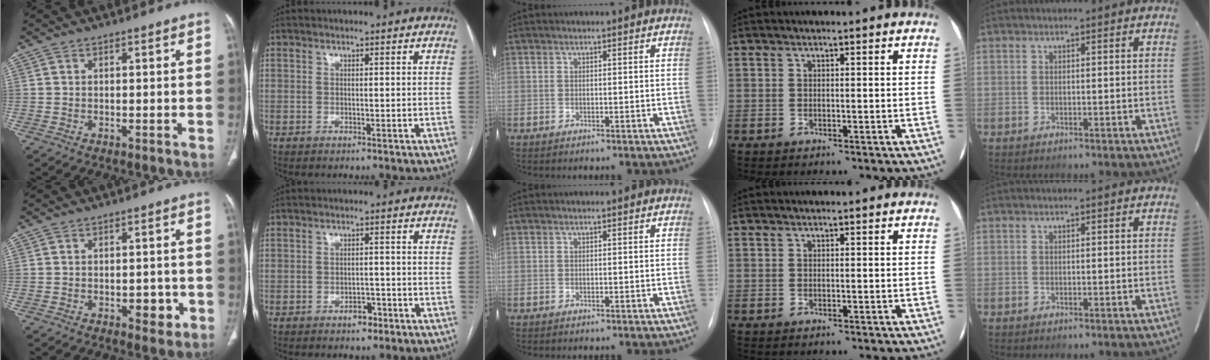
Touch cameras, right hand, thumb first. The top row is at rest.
{"thumb": {"total": 4.0, "force": [-1.5, 2.2, 2.9], "torque": [-0.022, 0.005, -0.014]}, "index": {"total": 2.5, "force": [-1.6, 1.4, 1.2], "torque": [-0.010, 0.006, -0.019]}}